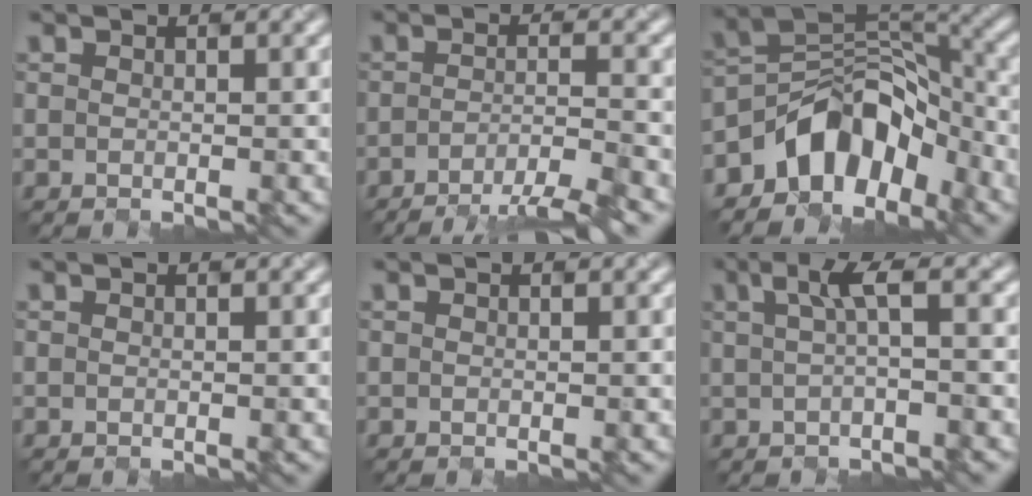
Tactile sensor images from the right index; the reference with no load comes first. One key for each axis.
{"total": 5.4, "fx": -3.7, "fy": 0.6, "fz": 3.9, "tx": -0.058, "ty": -0.003, "tz": -0.060}
{"total": 6.2, "fx": -4.5, "fy": 3.5, "fz": 2.4, "tx": -0.015, "ty": 0.013, "tz": -0.081}
{"total": 0.0}
{"total": 0.0}
{"total": 2.7, "fx": 0.1, "fy": 0.4, "fz": 2.7, "tx": -0.048, "ty": 0.004, "tz": 0.008}